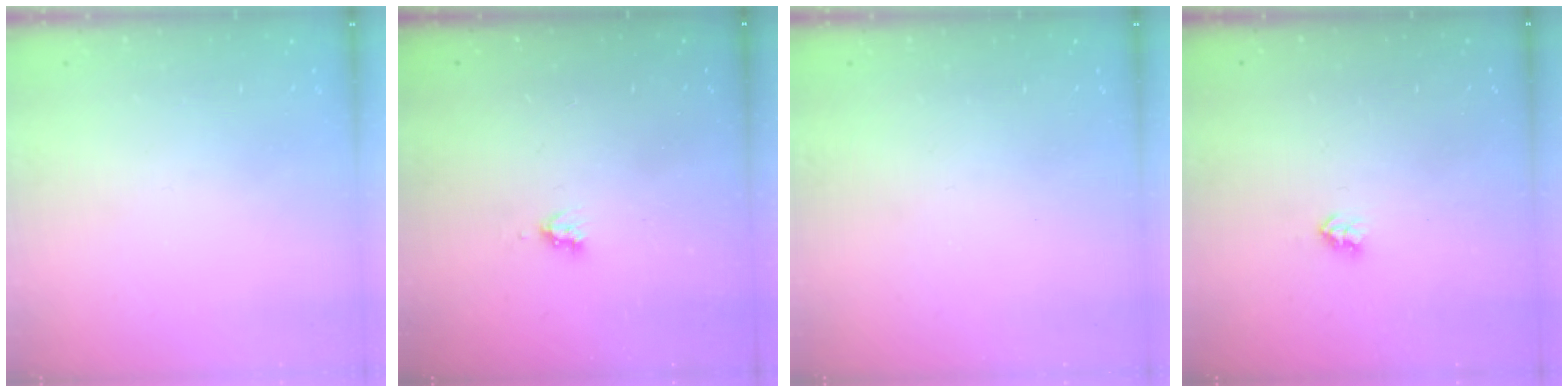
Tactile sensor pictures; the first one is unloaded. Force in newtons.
{"total": 2.6, "press": 2.6, "slide": 0.4}
{"total": 0.0}
{"total": 2.7, "press": 2.7, "slide": 0.4}